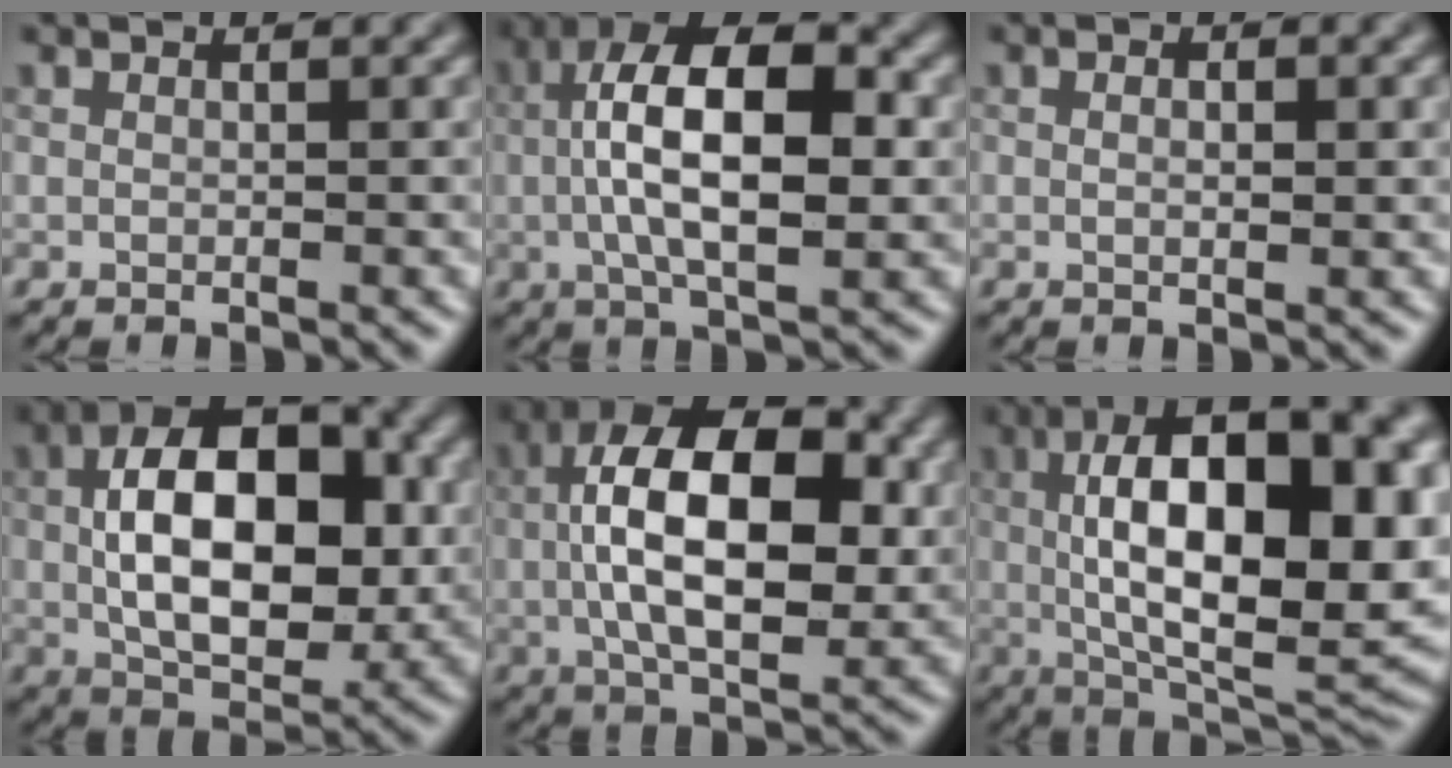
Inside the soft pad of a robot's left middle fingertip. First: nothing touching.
{"total": 10.6, "force": [0.2, 4.6, 9.6], "torque": [-0.174, 0.021, 0.010]}
{"total": 1.0, "force": [-0.4, 0.0, 0.9], "torque": [-0.011, -0.003, 0.008]}
{"total": 11.2, "force": [-0.2, 6.1, 9.4], "torque": [-0.154, 0.009, 0.009]}
{"total": 11.8, "force": [0.2, 6.1, 10.1], "torque": [-0.182, 0.016, 0.014]}
{"total": 16.9, "force": [1.2, 7.1, 15.3], "torque": [-0.240, 0.016, 0.024]}